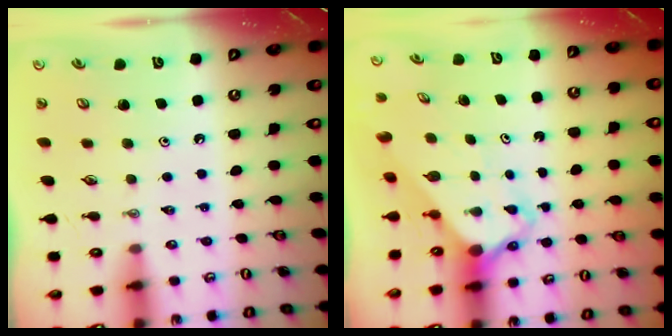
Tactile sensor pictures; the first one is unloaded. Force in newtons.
{"total": 3.2, "press": 3.1, "slide": 0.2}